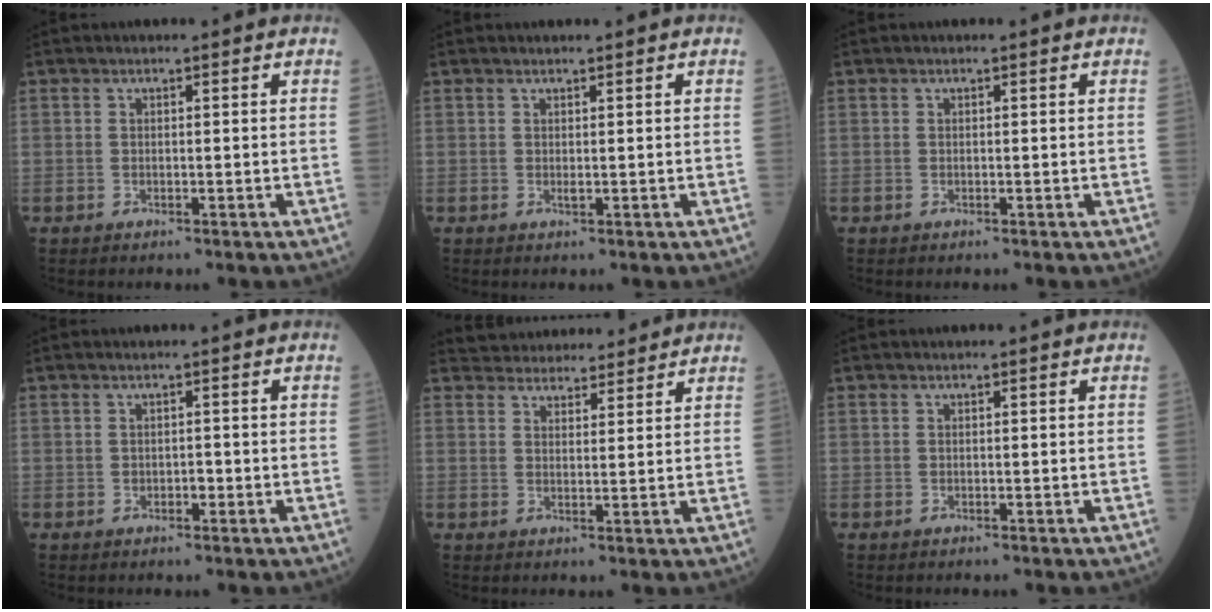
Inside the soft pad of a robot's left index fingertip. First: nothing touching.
{"total": 1.3, "force": [0.9, 0.3, 0.9], "torque": [-0.020, 0.002, 0.016]}
{"total": 0.0}
{"total": 0.8, "force": [-0.4, 0.6, 0.4], "torque": [-0.008, -0.002, -0.006]}
{"total": 9.3, "force": [8.8, 2.6, 1.5], "torque": [-0.015, 0.019, 0.122]}
{"total": 0.0}